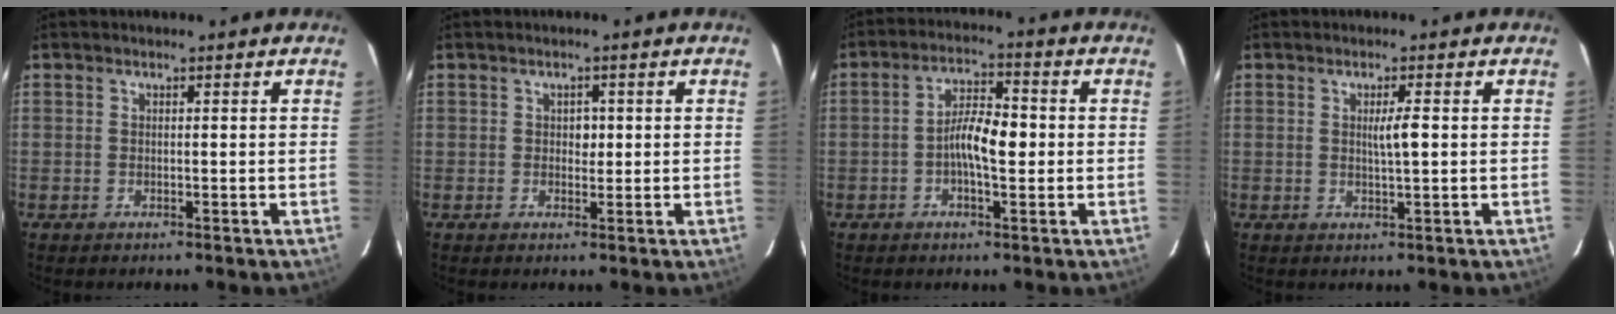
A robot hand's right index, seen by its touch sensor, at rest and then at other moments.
{"total": 1.6, "force": [0.2, 1.2, 1.1], "torque": [-0.011, 0.002, 0.004]}
{"total": 6.9, "force": [-0.8, 2.1, 6.5], "torque": [-0.123, 0.015, -0.016]}
{"total": 2.6, "force": [0.3, 0.0, 2.5], "torque": [-0.044, -0.001, 0.004]}